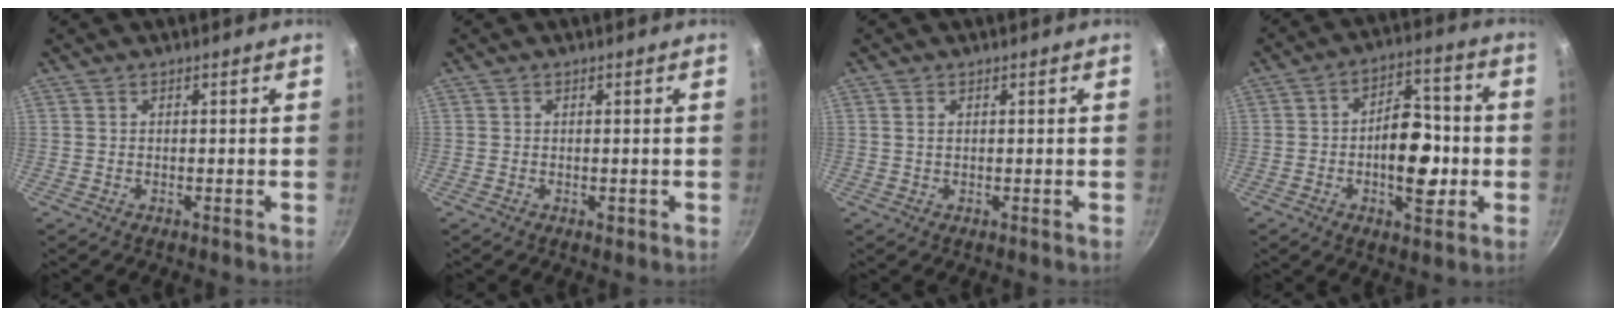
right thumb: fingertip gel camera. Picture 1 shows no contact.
{"total": 1.0, "force": [-0.3, 0.5, 0.8], "torque": [-0.012, -0.001, -0.004]}
{"total": 0.9, "force": [0.3, 0.5, 0.7], "torque": [-0.013, 0.001, 0.006]}
{"total": 12.7, "force": [-2.3, 7.1, 10.3], "torque": [-0.120, 0.033, -0.041]}